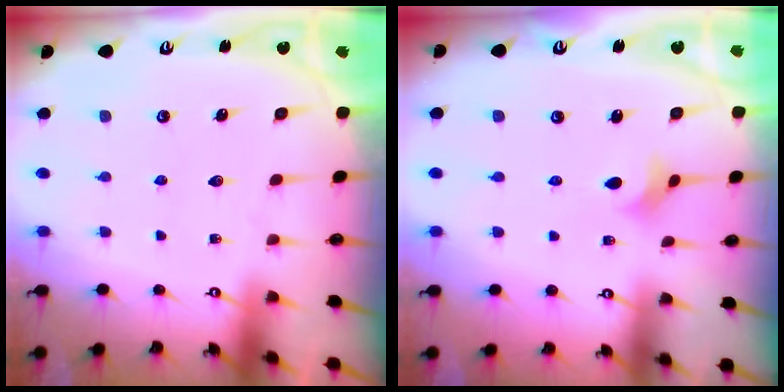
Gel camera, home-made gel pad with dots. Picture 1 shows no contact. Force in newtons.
{"total": 2.6, "press": 2.5, "slide": 0.7}